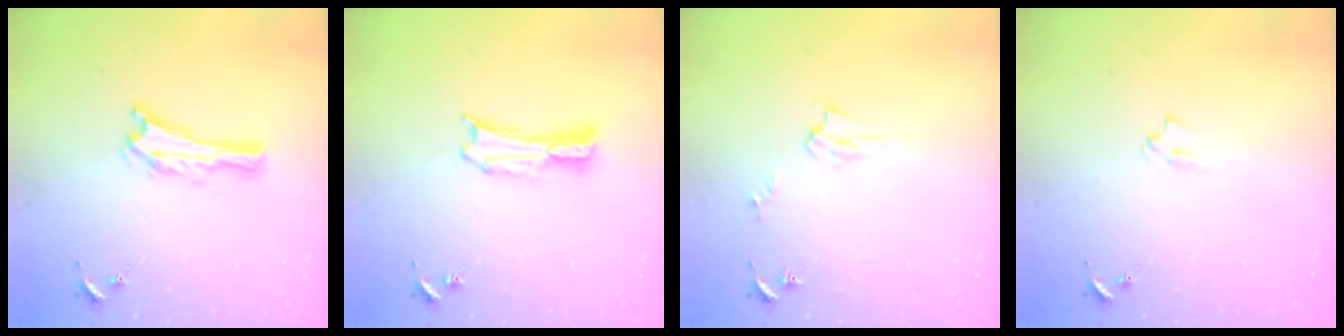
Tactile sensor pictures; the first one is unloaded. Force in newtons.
{"total": 0.6, "press": 0.6, "slide": 0.2}
{"total": 3.0, "press": 3.0, "slide": 0.3}
{"total": 1.3, "press": 1.3, "slide": 0.3}